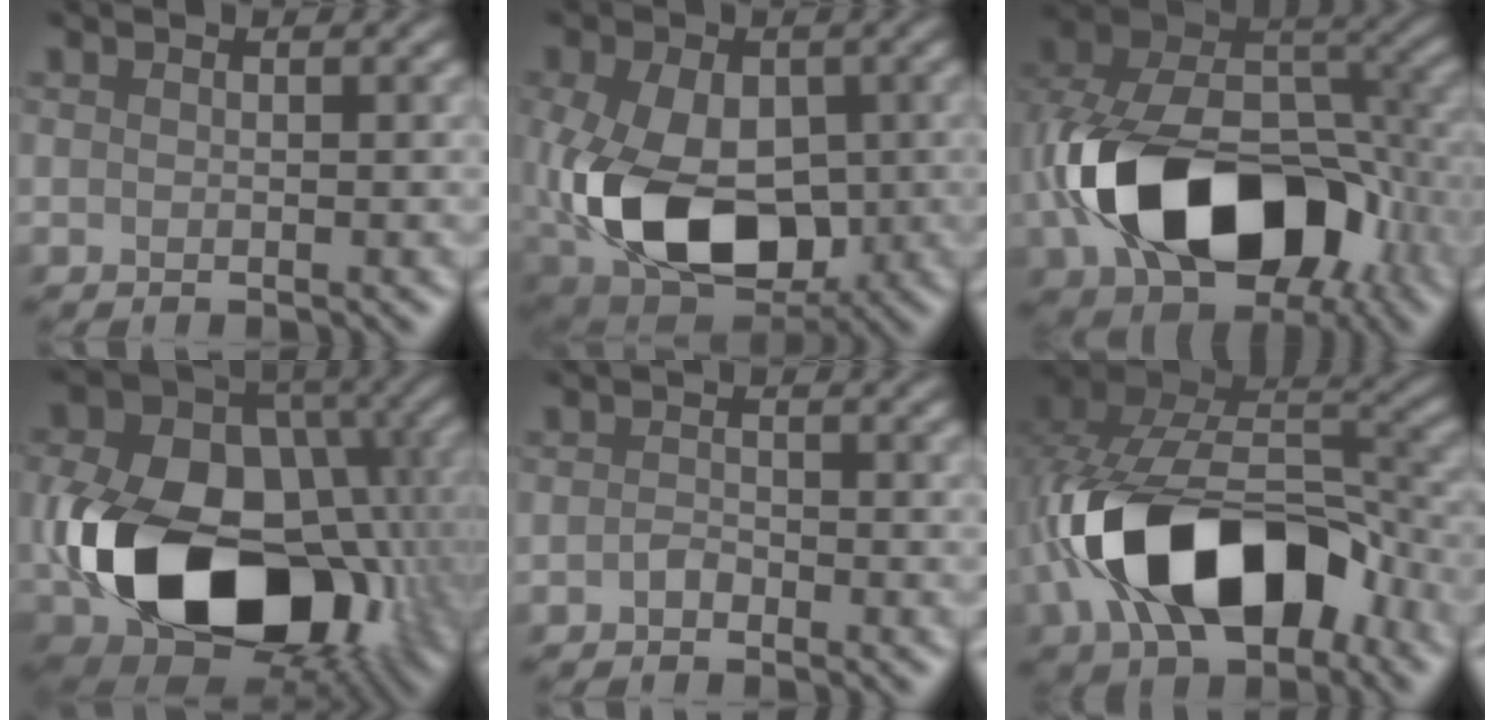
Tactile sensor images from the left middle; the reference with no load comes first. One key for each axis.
{"total": 11.3, "fx": -1.6, "fy": 7.5, "fz": 8.3, "tx": -0.176, "ty": -0.013, "tz": -0.022}
{"total": 15.1, "fx": -5.4, "fy": 9.4, "fz": 10.5, "tx": -0.202, "ty": -0.004, "tz": -0.086}
{"total": 17.8, "fx": -4.1, "fy": 12.4, "fz": 12.2, "tx": -0.228, "ty": -0.022, "tz": -0.064}
{"total": 0.9, "fx": -0.8, "fy": 0.3, "fz": 0.3, "tx": -0.010, "ty": 0.011, "tz": -0.012}
{"total": 13.6, "fx": -5.1, "fy": 7.7, "fz": 9.9, "tx": -0.182, "ty": 0.007, "tz": -0.079}